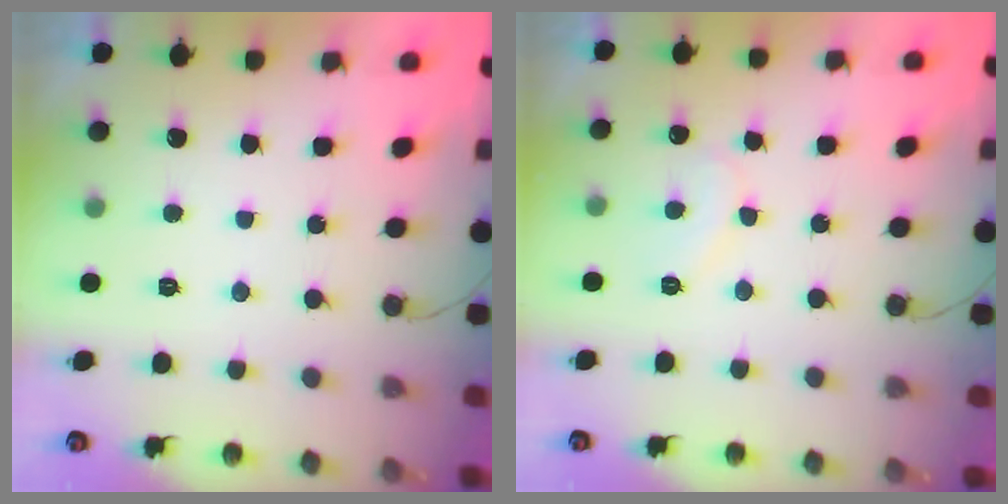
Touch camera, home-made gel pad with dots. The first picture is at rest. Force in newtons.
{"total": 8.3, "press": 8.3, "slide": 0.5}